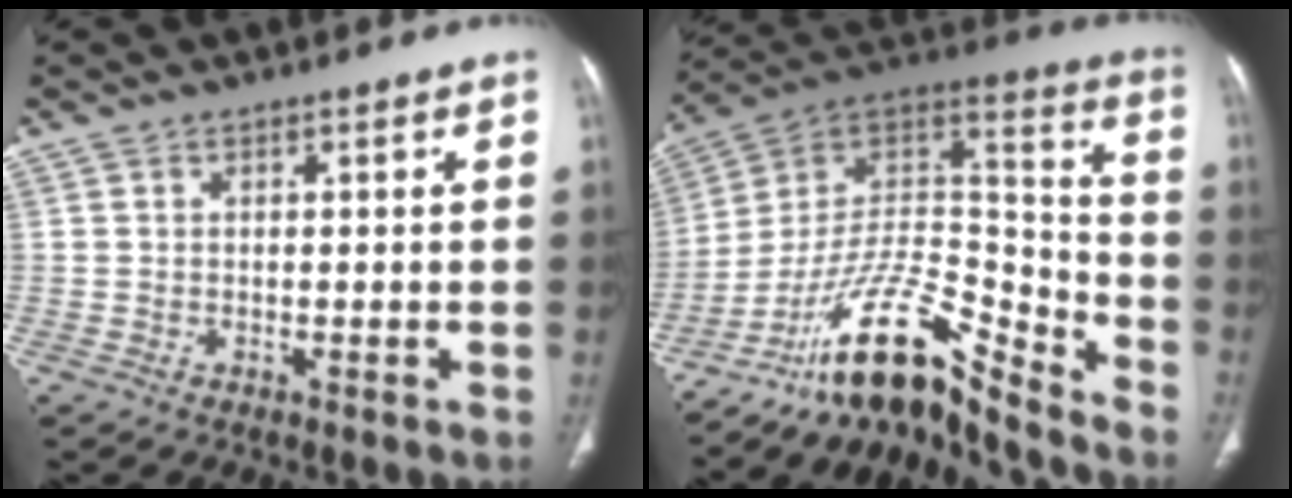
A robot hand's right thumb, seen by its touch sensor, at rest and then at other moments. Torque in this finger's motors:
{"motor_torque": [0.45, 0.23, 1.41, -1.34, 0.15]}